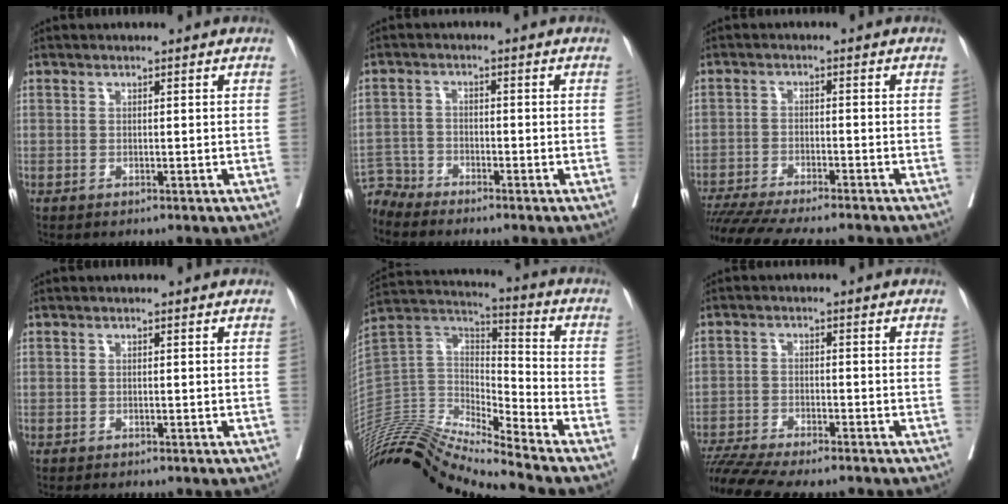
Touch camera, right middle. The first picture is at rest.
{"total": 3.9, "force": [-3.7, 0.1, -1.0], "torque": [0.025, -0.006, -0.072]}
{"total": 16.1, "force": [-14.2, 1.5, 7.4], "torque": [-0.130, -0.031, -0.211]}
{"total": 2.7, "force": [-2.4, 0.7, 1.1], "torque": [-0.017, -0.007, -0.032]}
{"total": 21.5, "force": [-20.1, -0.1, 7.7], "torque": [-0.159, 0.021, -0.366]}
{"total": 14.3, "force": [-12.7, 1.5, 6.3], "torque": [-0.115, -0.011, -0.197]}